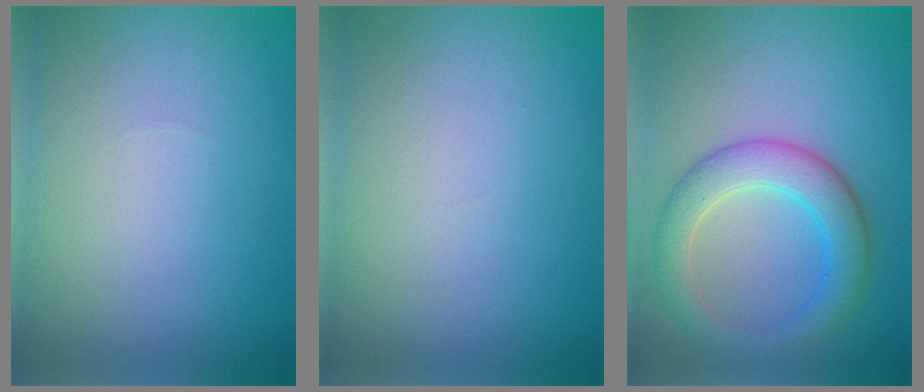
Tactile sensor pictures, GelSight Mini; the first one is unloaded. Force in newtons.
{"total": 0.0}
{"total": 4.8, "press": 4.8, "slide": 0.1}